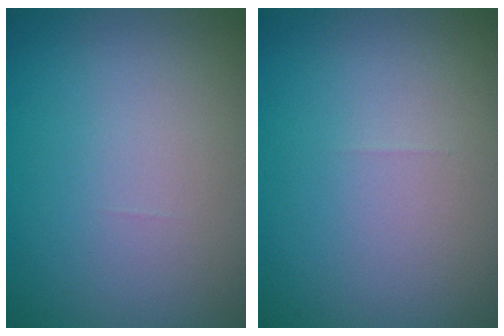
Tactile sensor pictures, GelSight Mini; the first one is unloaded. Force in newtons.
{"total": 0.0}